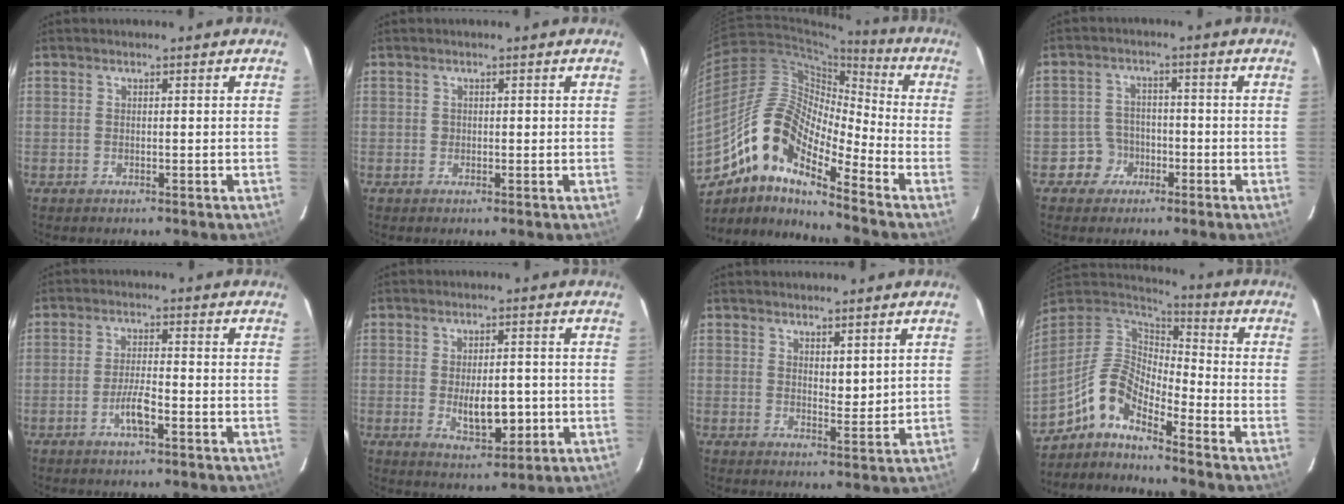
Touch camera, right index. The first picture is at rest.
{"total": 0.7, "force": [0.0, 0.7, 0.3], "torque": [-0.003, 0.003, 0.000]}
{"total": 13.9, "force": [-8.8, 4.1, 10.0], "torque": [-0.189, 0.035, -0.153]}
{"total": 4.3, "force": [-1.9, 3.8, 0.1], "torque": [0.001, 0.015, -0.031]}
{"total": 4.0, "force": [-1.9, 0.5, 3.4], "torque": [-0.067, 0.000, -0.038]}
{"total": 7.0, "force": [-1.2, 3.0, 6.3], "torque": [-0.101, -0.007, -0.008]}
{"total": 2.9, "force": [1.8, 1.2, 1.9], "torque": [-0.029, -0.012, 0.035]}
{"total": 9.6, "force": [-7.4, 2.6, 5.6], "torque": [-0.126, 0.031, -0.142]}